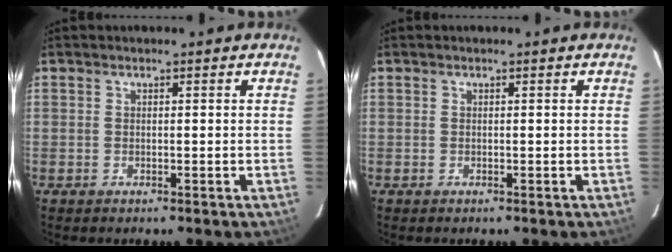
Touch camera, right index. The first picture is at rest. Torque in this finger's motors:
{"motor_torque": [0.00, 0.00, 0.00, 0.00]}